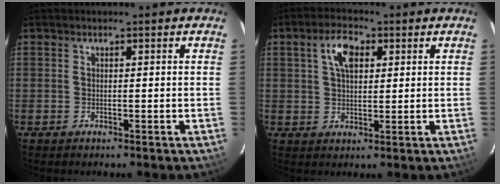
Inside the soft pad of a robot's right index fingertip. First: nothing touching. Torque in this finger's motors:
{"motor_torque": [0.26, 0.08, 0.18, 0.05]}